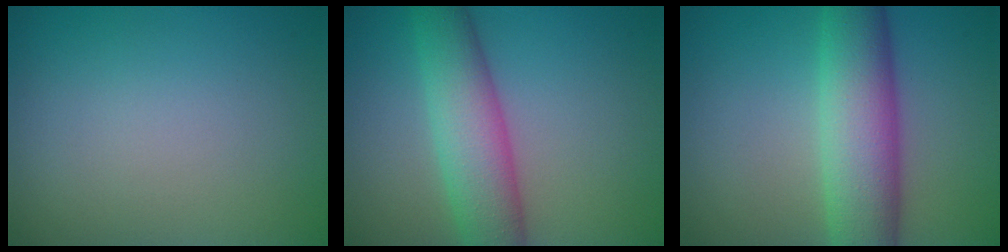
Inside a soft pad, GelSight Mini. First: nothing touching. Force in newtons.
{"total": 6.3, "press": 6.3, "slide": 0.1}
{"total": 7.9, "press": 7.9, "slide": 0.2}